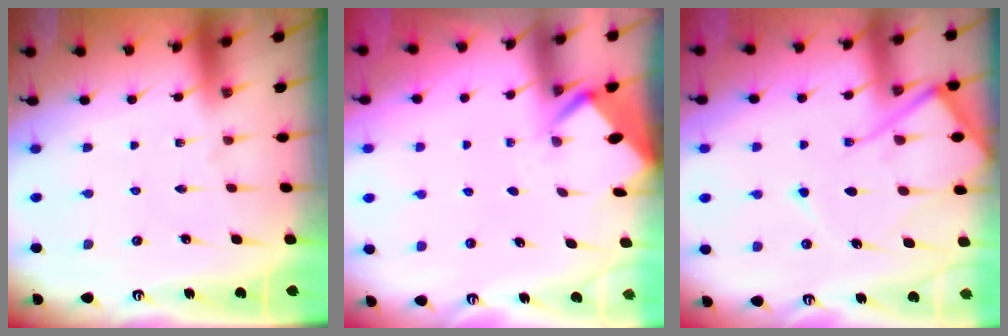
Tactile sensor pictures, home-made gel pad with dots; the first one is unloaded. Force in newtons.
{"total": 2.8, "press": 2.8, "slide": 0.2}
{"total": 12.4, "press": 12.3, "slide": 1.4}